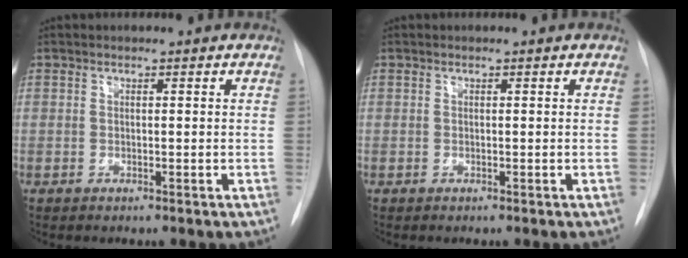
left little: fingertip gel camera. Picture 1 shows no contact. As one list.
[{"total": 0.0}]